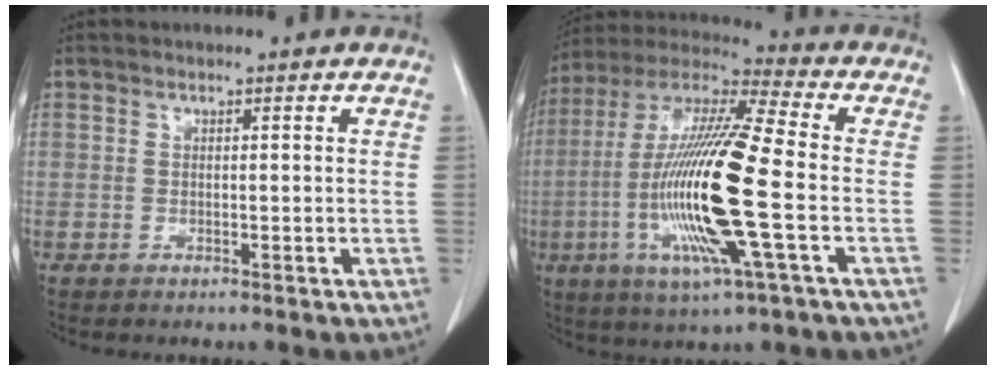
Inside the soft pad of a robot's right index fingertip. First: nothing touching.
{"total": 20.0, "force": [-3.9, 1.1, 19.6], "torque": [-0.411, -0.014, -0.078]}